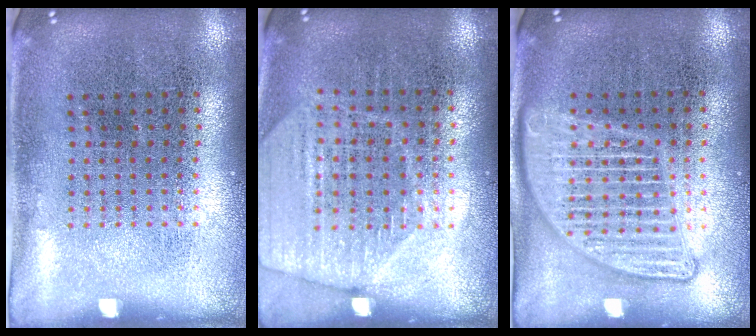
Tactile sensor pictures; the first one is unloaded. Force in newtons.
{"total": 1.8, "press": 1.6, "slide": 0.7}
{"total": 2.7, "press": 2.7, "slide": 0.2}